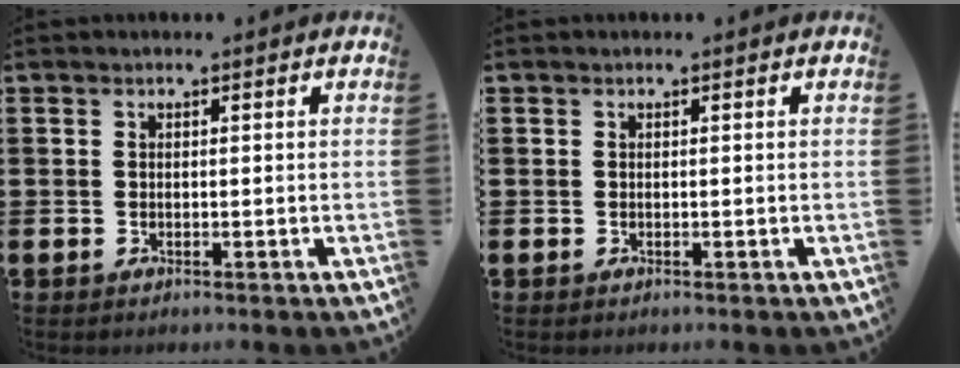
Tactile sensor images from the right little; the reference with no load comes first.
{"total": 0.0}